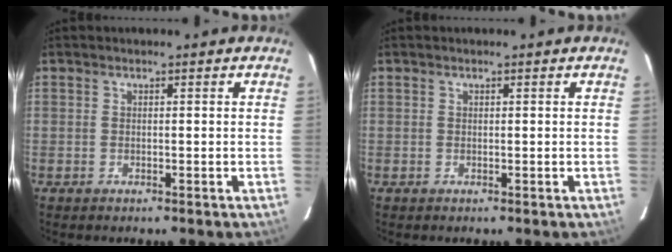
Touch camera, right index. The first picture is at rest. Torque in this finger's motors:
{"motor_torque": [0.12, 0.09, -0.01, -0.01]}